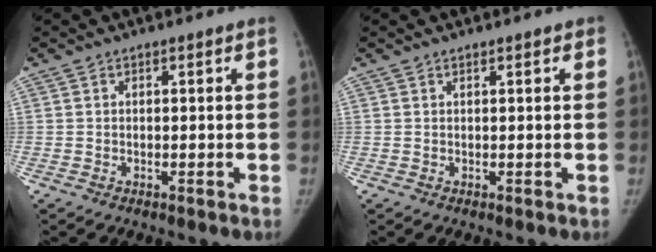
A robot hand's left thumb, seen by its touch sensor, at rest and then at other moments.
{"total": 0.8, "force": [0.6, 0.3, 0.5], "torque": [-0.006, 0.000, 0.005]}